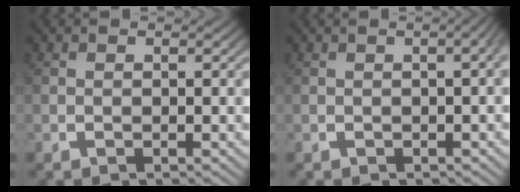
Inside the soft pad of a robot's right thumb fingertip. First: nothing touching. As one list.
[{"total": 3.4, "force": [0.3, 1.3, 3.1], "torque": [-0.034, 0.018, -0.001]}]